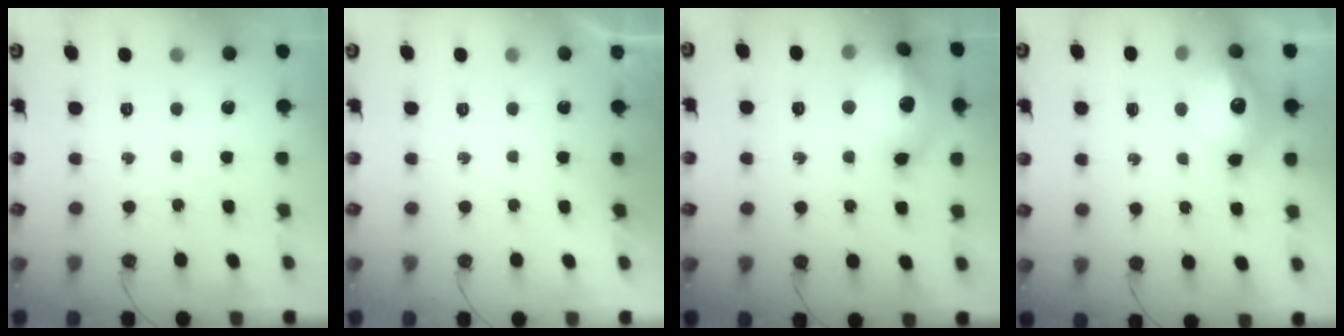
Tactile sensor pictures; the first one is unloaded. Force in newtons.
{"total": 0.0}
{"total": 20.7, "press": 20.6, "slide": 1.4}
{"total": 14.1, "press": 14.1, "slide": 1.3}